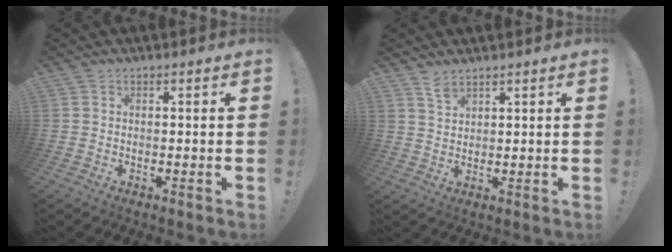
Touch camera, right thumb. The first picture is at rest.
{"total": 4.2, "force": [3.4, 1.5, 2.0], "torque": [-0.031, -0.022, 0.061]}